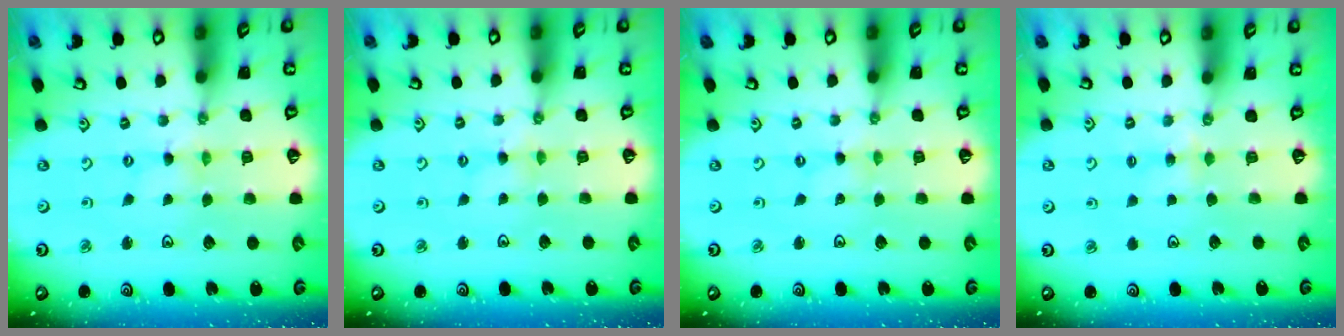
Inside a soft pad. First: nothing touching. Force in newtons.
{"total": 1.8, "press": 1.8, "slide": 0.4}
{"total": 0.0}
{"total": 4.0, "press": 4.0, "slide": 0.7}